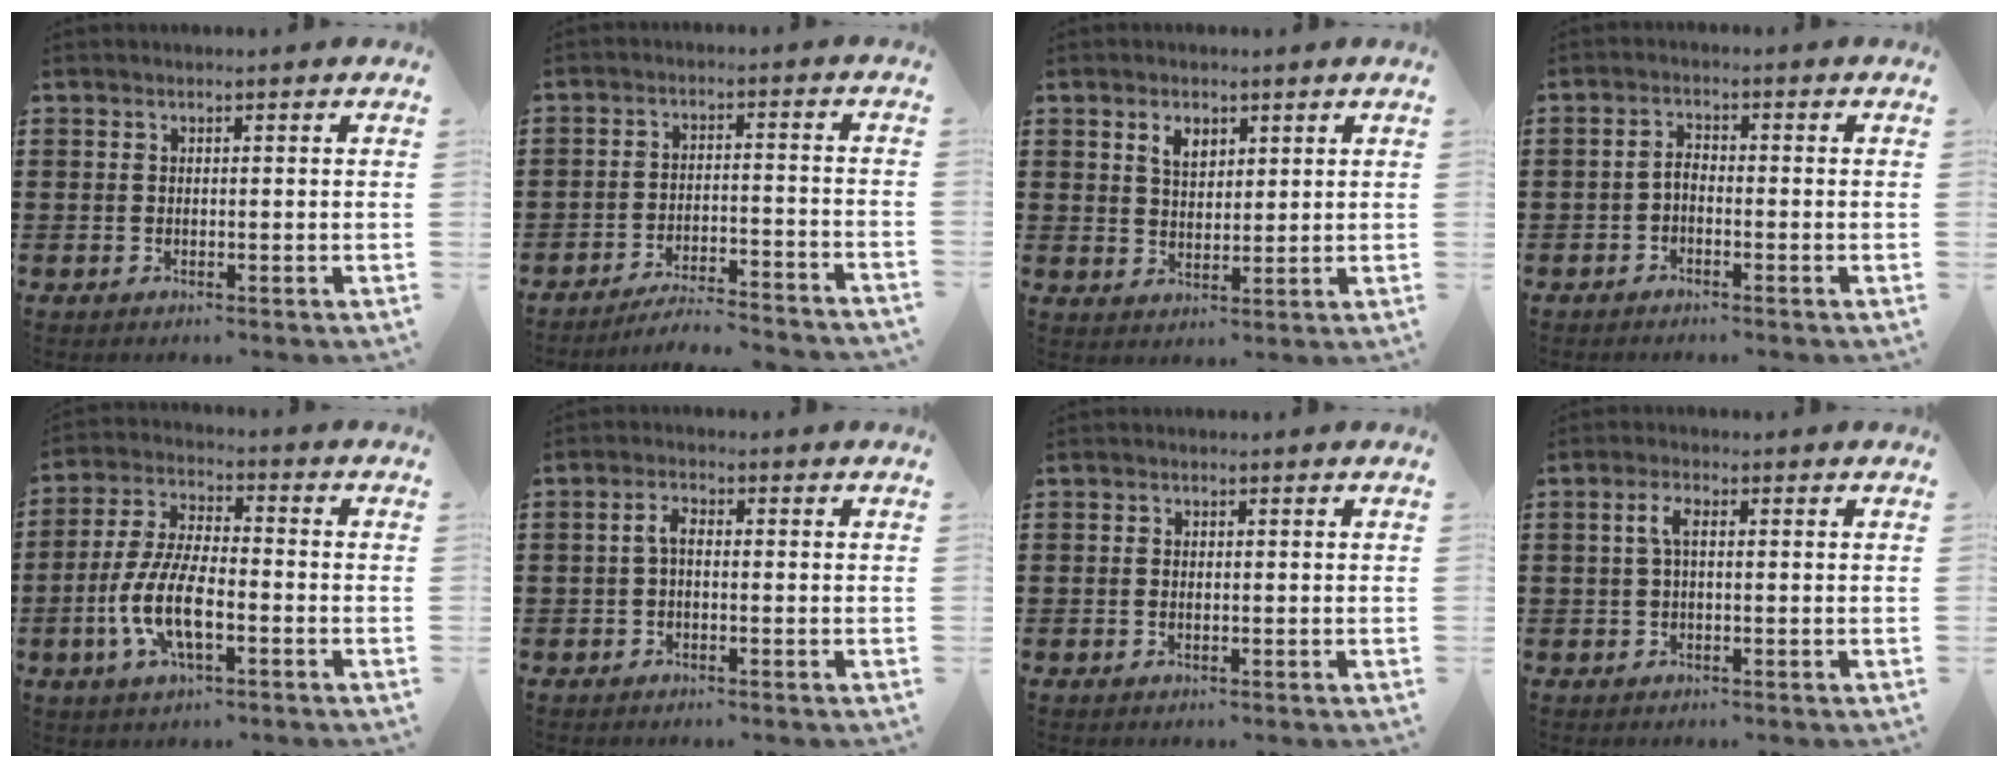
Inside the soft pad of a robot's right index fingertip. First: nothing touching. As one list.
[{"total": 4.9, "force": [-4.7, -0.1, 1.4], "torque": [-0.033, -0.008, -0.096]}, {"total": 3.4, "force": [2.0, 2.2, 1.8], "torque": [-0.044, 0.009, 0.035]}, {"total": 1.6, "force": [-1.2, 0.5, 0.9], "torque": [-0.020, 0.005, -0.026]}, {"total": 9.4, "force": [-3.2, 3.4, 8.1], "torque": [-0.189, -0.011, -0.064]}, {"total": 2.7, "force": [-0.4, 1.0, 2.4], "torque": [-0.061, 0.001, -0.015]}, {"total": 0.5, "force": [-0.1, 0.3, 0.4], "torque": [-0.011, -0.001, -0.001]}, {"total": 2.7, "force": [0.2, 1.0, 2.5], "torque": [-0.057, 0.003, -0.002]}]